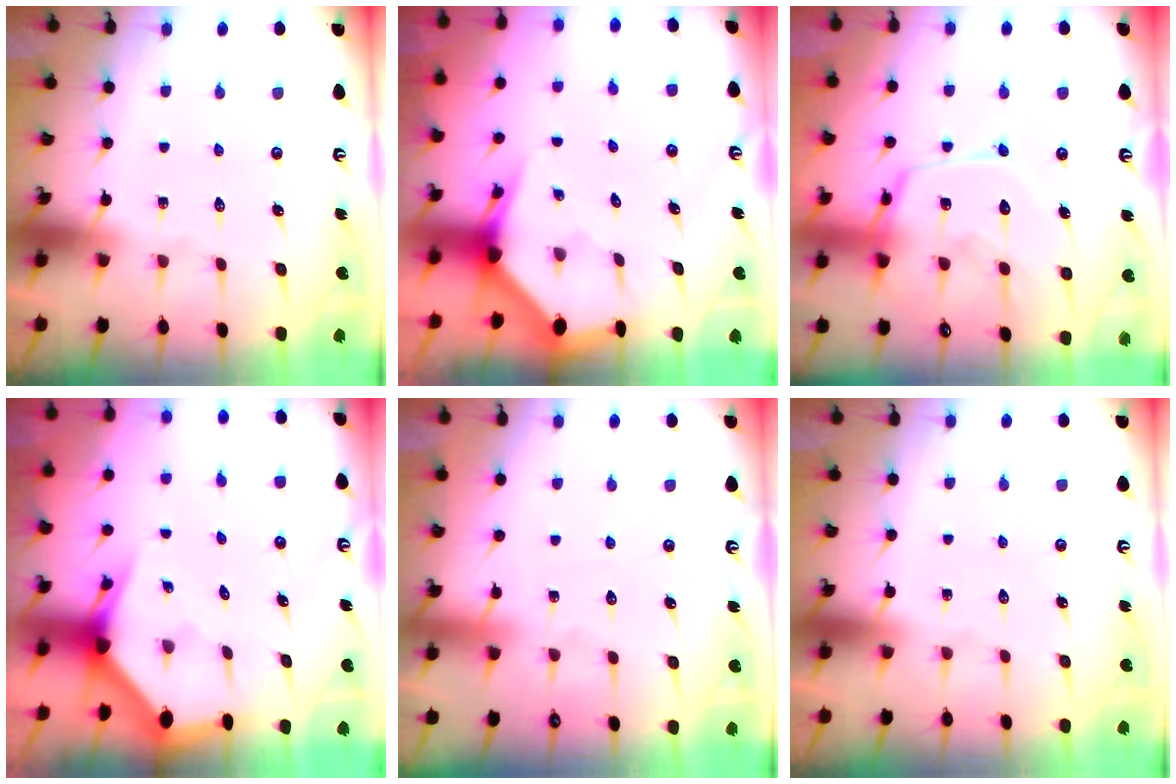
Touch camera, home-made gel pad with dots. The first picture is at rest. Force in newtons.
{"total": 3.4, "press": 3.4, "slide": 0.5}
{"total": 12.8, "press": 12.8, "slide": 0.4}
{"total": 2.9, "press": 2.9, "slide": 0.2}
{"total": 2.9, "press": 2.9, "slide": 0.3}
{"total": 0.0}